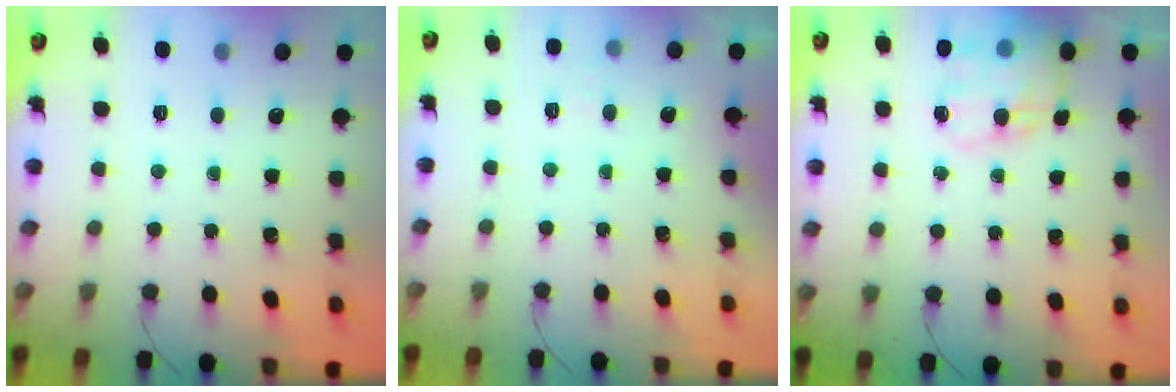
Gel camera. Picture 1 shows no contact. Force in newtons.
{"total": 2.6, "press": 2.1, "slide": 1.5}
{"total": 16.1, "press": 15.7, "slide": 3.9}